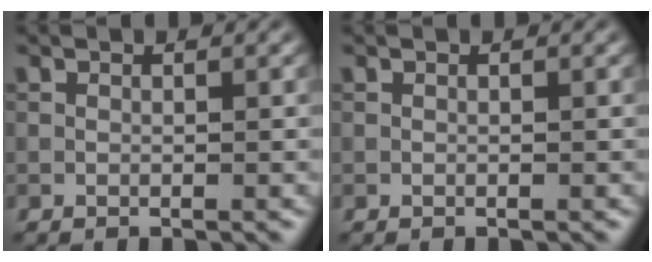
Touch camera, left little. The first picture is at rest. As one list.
[{"total": 0.0}]